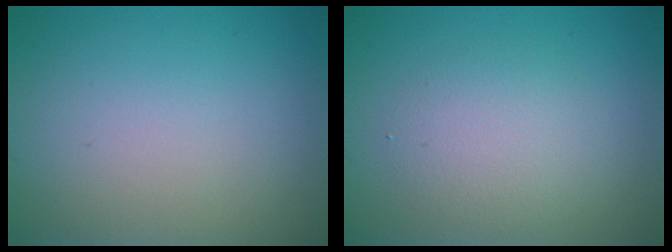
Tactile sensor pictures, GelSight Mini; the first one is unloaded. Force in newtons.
{"total": 2.9, "press": 2.9, "slide": 0.3}